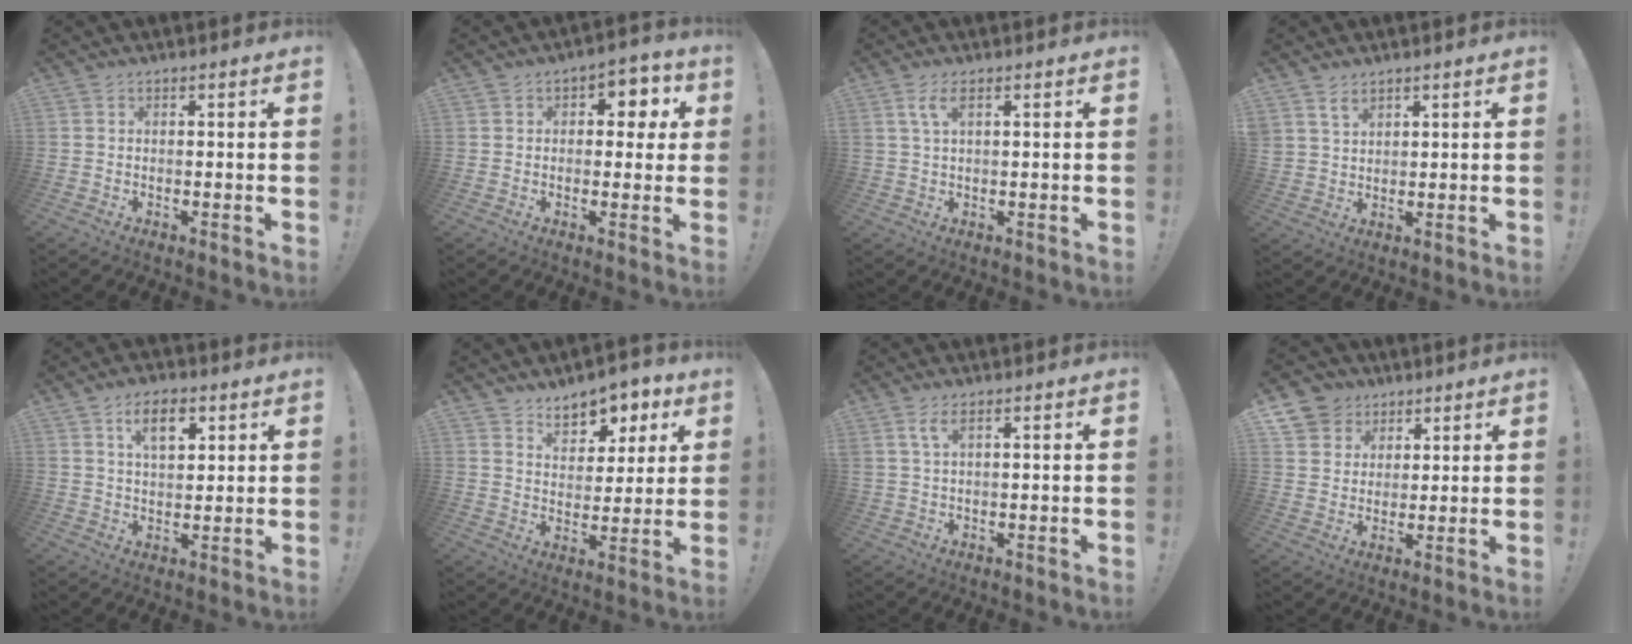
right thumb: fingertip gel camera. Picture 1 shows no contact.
{"total": 5.4, "force": [1.7, 4.0, 3.2], "torque": [-0.025, -0.008, 0.024]}
{"total": 4.1, "force": [1.8, 1.2, 3.5], "torque": [-0.066, 0.000, 0.031]}
{"total": 4.0, "force": [2.9, 2.4, 1.5], "torque": [-0.025, -0.015, 0.054]}
{"total": 8.2, "force": [4.1, 4.1, 5.8], "torque": [-0.084, -0.007, 0.069]}
{"total": 8.7, "force": [6.2, 5.4, 3.0], "torque": [-0.033, -0.045, 0.116]}
{"total": 3.5, "force": [1.7, 0.8, 3.0], "torque": [-0.055, 0.000, 0.029]}
{"total": 8.5, "force": [4.6, 7.0, 1.5], "torque": [-0.019, -0.033, 0.094]}